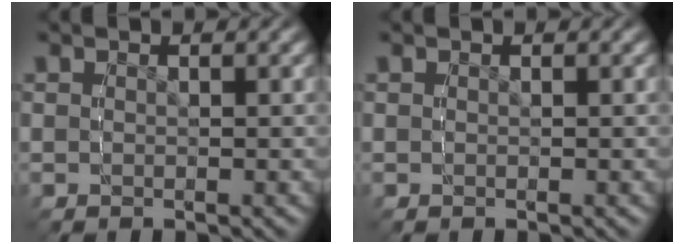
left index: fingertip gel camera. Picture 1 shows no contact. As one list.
[{"total": 0.0}]